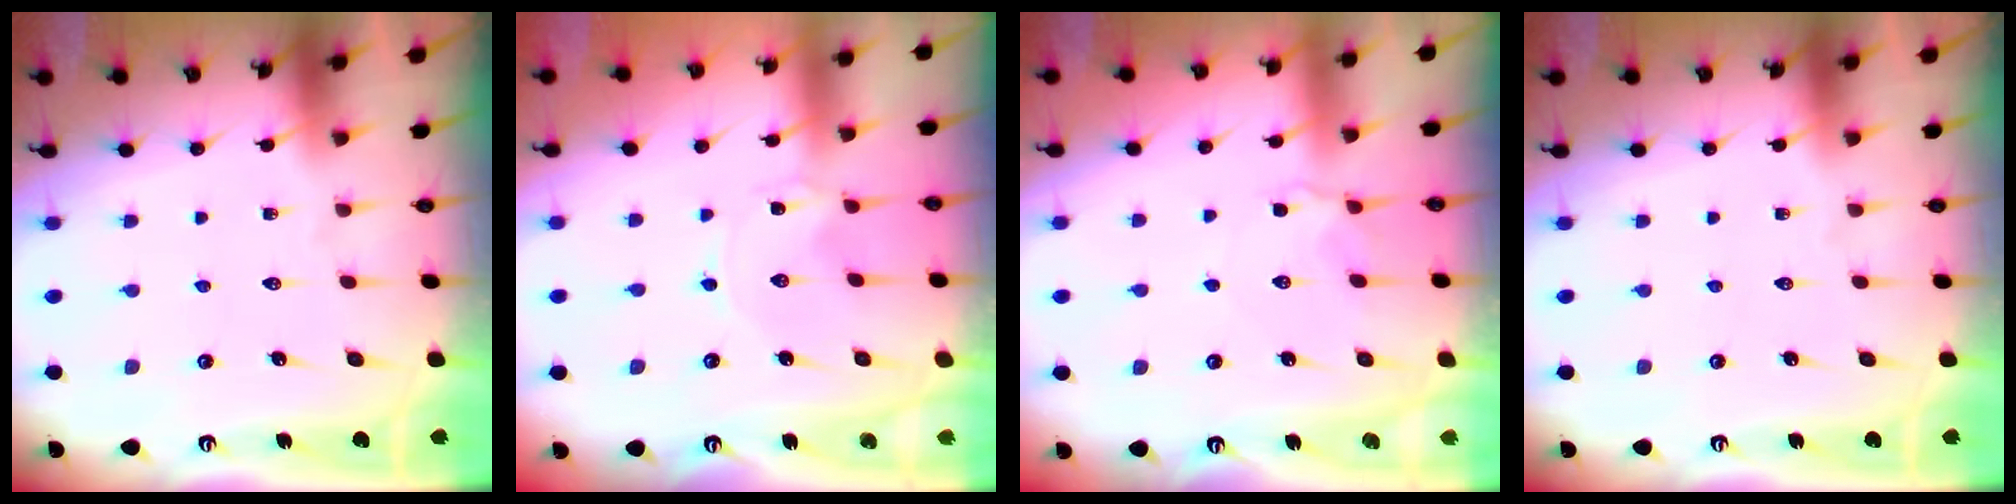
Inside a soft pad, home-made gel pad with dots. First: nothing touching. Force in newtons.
{"total": 0.0}
{"total": 2.8, "press": 2.7, "slide": 0.5}
{"total": 0.0}